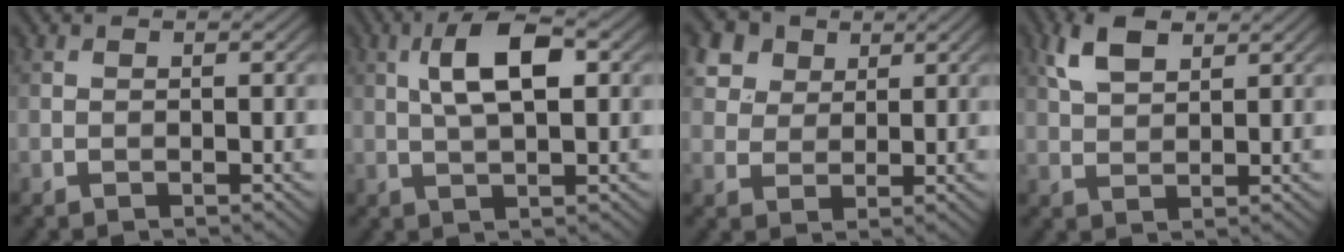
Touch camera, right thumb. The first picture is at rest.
{"total": 6.8, "force": [1.6, 2.4, 6.2], "torque": [-0.119, 0.012, 0.026]}
{"total": 8.3, "force": [4.8, 5.7, 3.7], "torque": [-0.151, 0.010, 0.096]}
{"total": 5.4, "force": [2.9, 2.6, 3.7], "torque": [-0.088, 0.008, 0.058]}